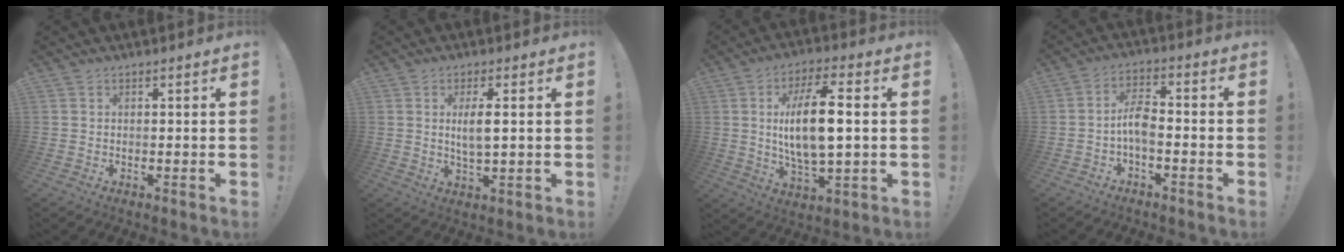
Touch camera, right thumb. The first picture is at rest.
{"total": 5.5, "force": [1.0, 1.4, 5.2], "torque": [-0.098, -0.007, 0.012]}
{"total": 15.2, "force": [1.4, 5.4, 14.1], "torque": [-0.267, -0.004, 0.012]}
{"total": 6.8, "force": [-2.2, 3.1, 5.6], "torque": [-0.120, 0.005, -0.042]}